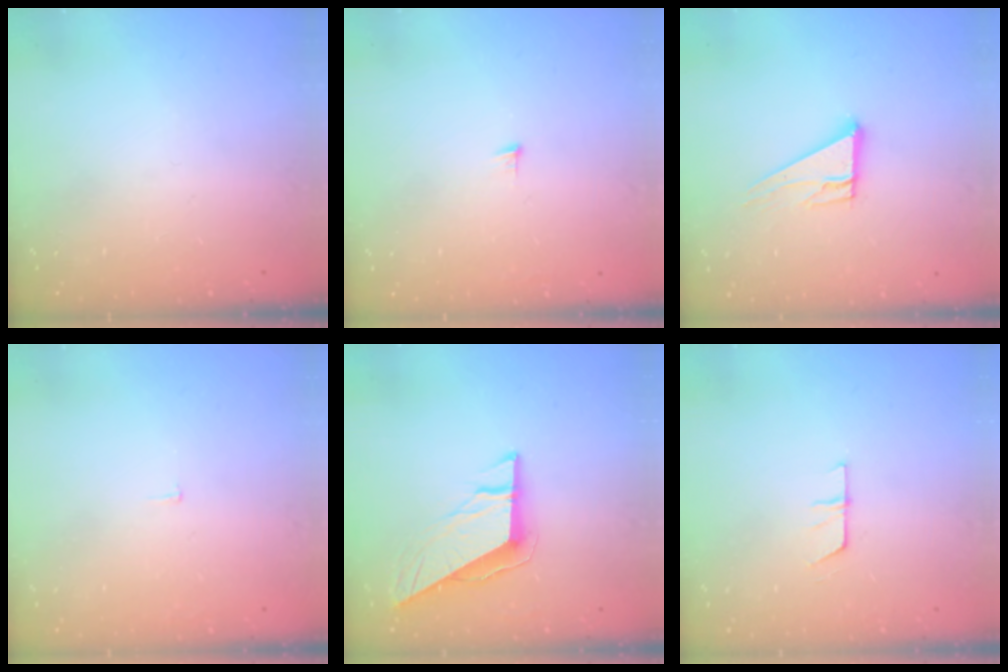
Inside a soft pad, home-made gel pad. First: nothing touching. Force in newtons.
{"total": 3.6, "press": 3.5, "slide": 0.3}
{"total": 10.0, "press": 10.0, "slide": 0.5}
{"total": 2.2, "press": 2.2, "slide": 0.1}
{"total": 9.1, "press": 9.1, "slide": 0.3}
{"total": 5.4, "press": 5.4, "slide": 0.4}